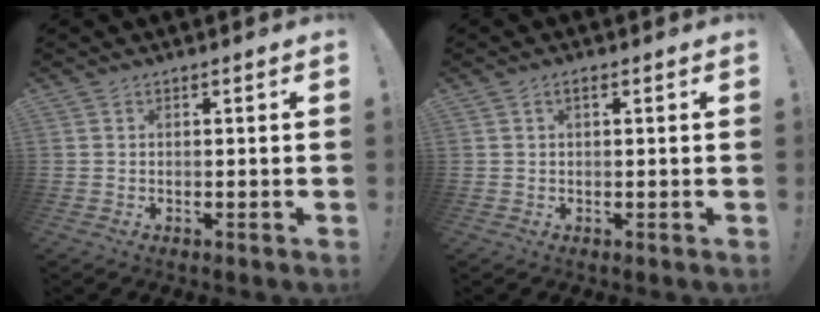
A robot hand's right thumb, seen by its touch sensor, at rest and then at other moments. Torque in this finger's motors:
{"motor_torque": [-0.33, 0.23, -0.08, 0.10, 0.00]}